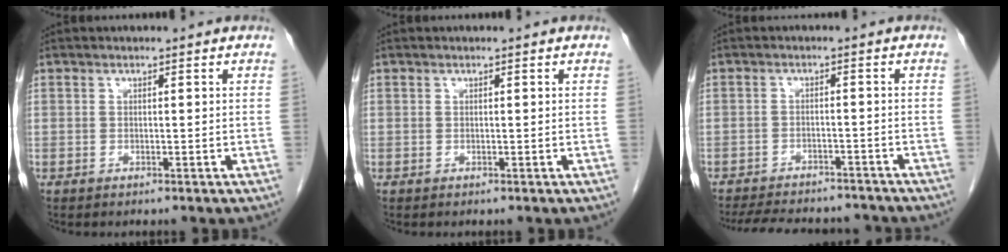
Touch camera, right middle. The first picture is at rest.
{"total": 0.0}
{"total": 14.2, "force": [-12.8, 4.0, 4.8], "torque": [-0.102, -0.002, -0.168]}